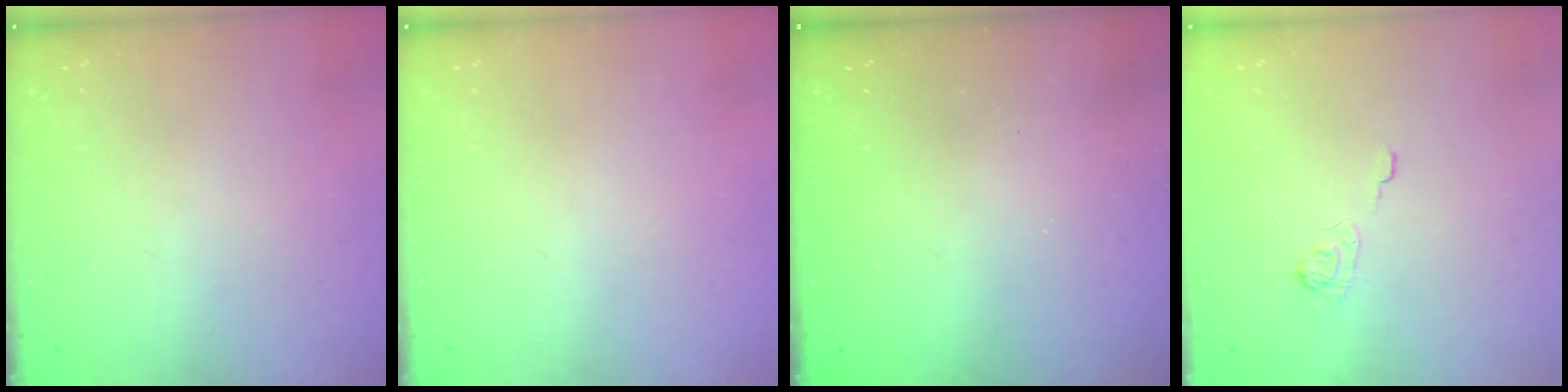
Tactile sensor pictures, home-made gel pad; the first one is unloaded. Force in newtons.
{"total": 0.0}
{"total": 2.3, "press": 2.2, "slide": 0.7}
{"total": 2.5, "press": 2.1, "slide": 1.4}